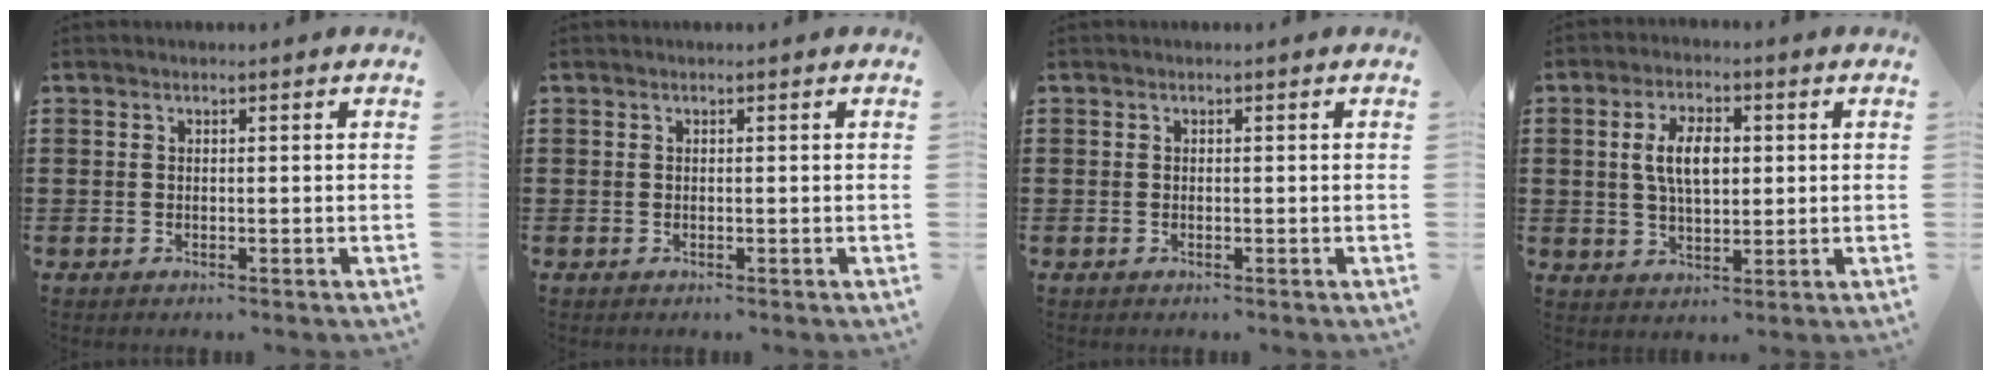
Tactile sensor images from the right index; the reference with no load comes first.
{"total": 0.0}
{"total": 0.0}
{"total": 6.4, "force": [1.0, 3.1, 5.5], "torque": [-0.106, 0.009, 0.014]}